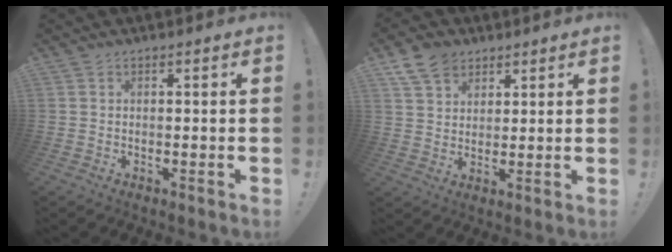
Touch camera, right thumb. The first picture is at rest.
{"total": 8.8, "force": [5.4, 6.1, 3.2], "torque": [-0.060, -0.021, 0.108]}